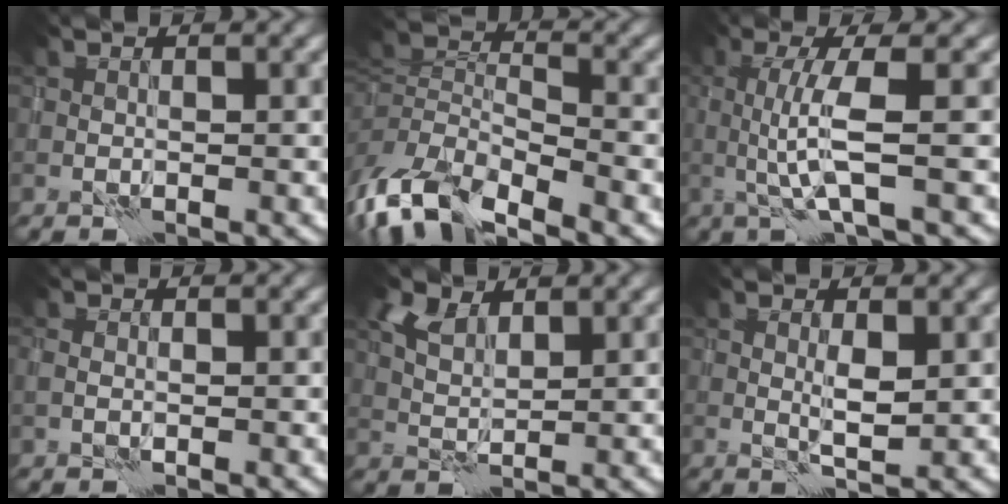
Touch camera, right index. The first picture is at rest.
{"total": 8.1, "force": [-5.0, 4.0, 5.0], "torque": [-0.094, -0.013, -0.098]}
{"total": 4.2, "force": [0.2, 0.8, 4.1], "torque": [-0.081, -0.004, 0.004]}
{"total": 0.7, "force": [-0.2, 0.6, 0.4], "torque": [-0.008, 0.001, -0.006]}
{"total": 3.8, "force": [2.6, 1.9, 2.0], "torque": [-0.045, 0.011, 0.042]}
{"total": 1.8, "force": [0.5, 0.4, 1.7], "torque": [-0.031, -0.003, 0.011]}